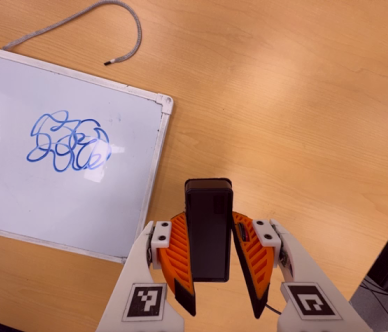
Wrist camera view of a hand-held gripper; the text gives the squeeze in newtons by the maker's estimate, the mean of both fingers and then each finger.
{"total": 6.5, "left": 5.7, "right": 7.3}